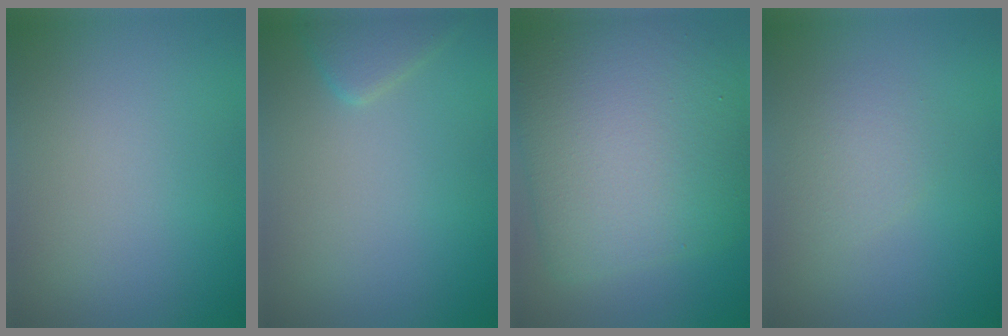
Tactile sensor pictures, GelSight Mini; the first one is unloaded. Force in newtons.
{"total": 2.4, "press": 2.3, "slide": 0.1}
{"total": 11.4, "press": 11.4, "slide": 0.4}
{"total": 1.7, "press": 1.7, "slide": 0.0}